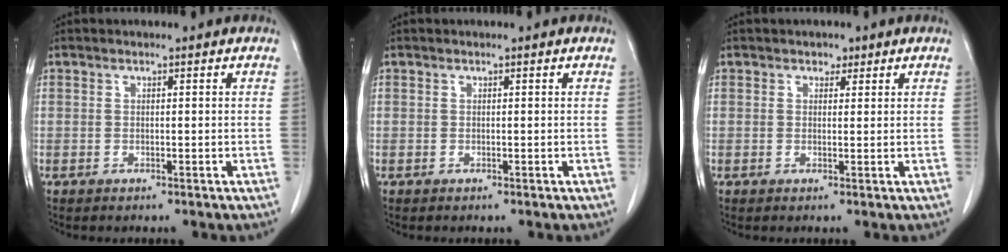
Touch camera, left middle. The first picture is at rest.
{"total": 0.0}
{"total": 1.3, "force": [0.8, 0.9, 0.3], "torque": [-0.002, -0.001, 0.010]}